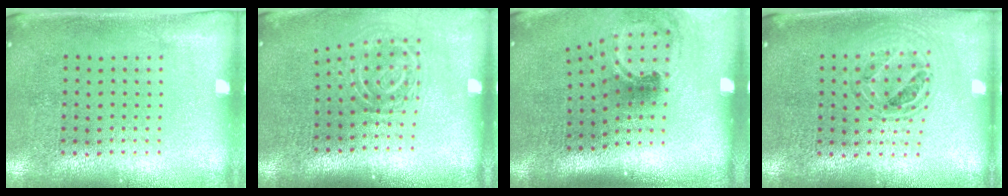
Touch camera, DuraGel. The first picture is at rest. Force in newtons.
{"total": 1.8, "press": 1.2, "slide": 1.4}
{"total": 1.9, "press": 1.2, "slide": 1.4}
{"total": 0.8, "press": 0.7, "slide": 0.3}